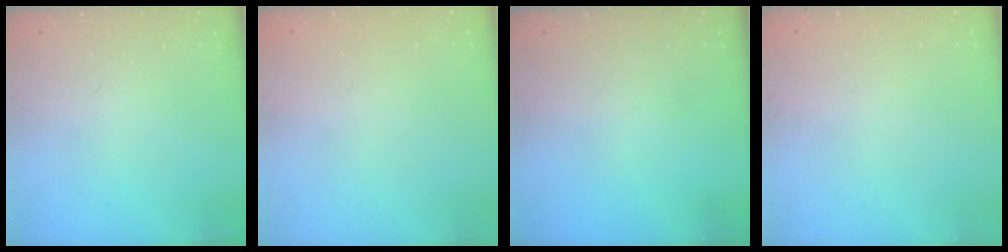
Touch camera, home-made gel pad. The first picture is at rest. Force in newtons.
{"total": 0.0}
{"total": 0.0}
{"total": 0.0}